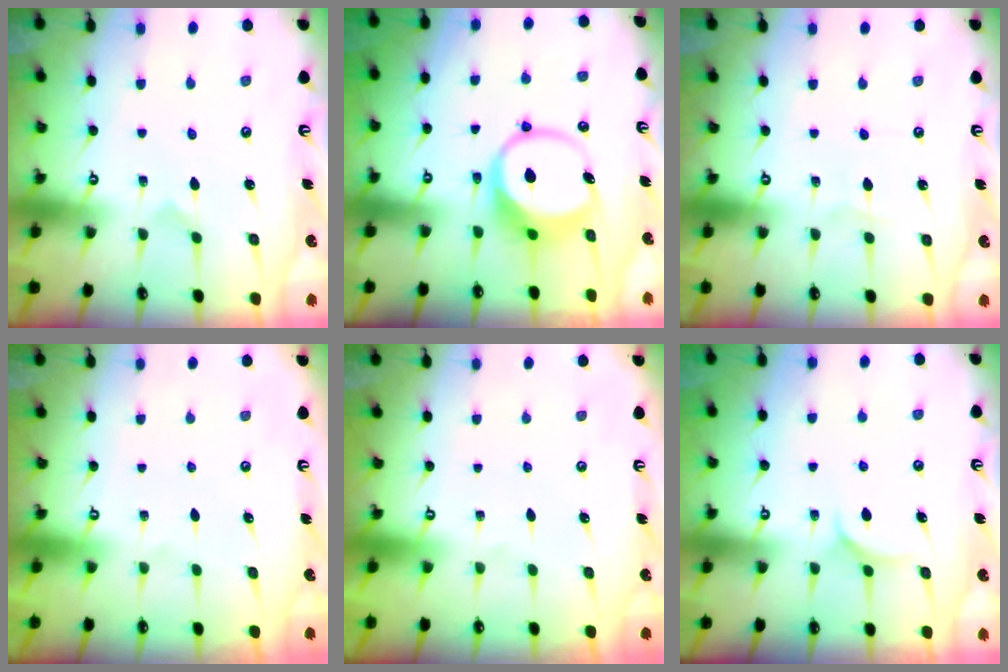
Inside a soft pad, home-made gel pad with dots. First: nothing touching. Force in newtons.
{"total": 8.3, "press": 8.3, "slide": 1.1}
{"total": 1.5, "press": 1.4, "slide": 0.2}
{"total": 0.0}
{"total": 0.0}
{"total": 4.4, "press": 4.4, "slide": 0.5}